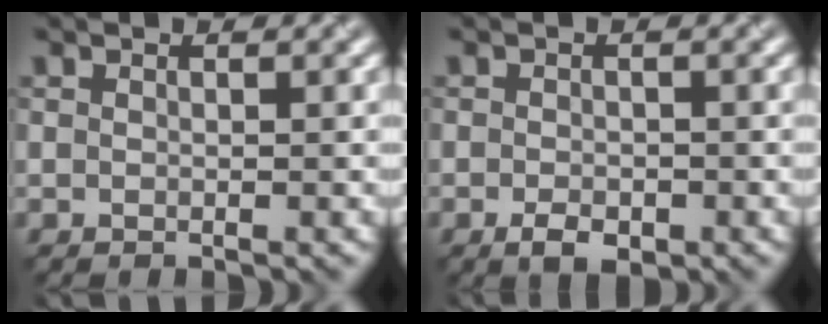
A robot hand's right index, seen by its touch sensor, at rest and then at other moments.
{"total": 2.1, "force": [-0.9, 1.2, 1.4], "torque": [-0.025, -0.003, -0.018]}